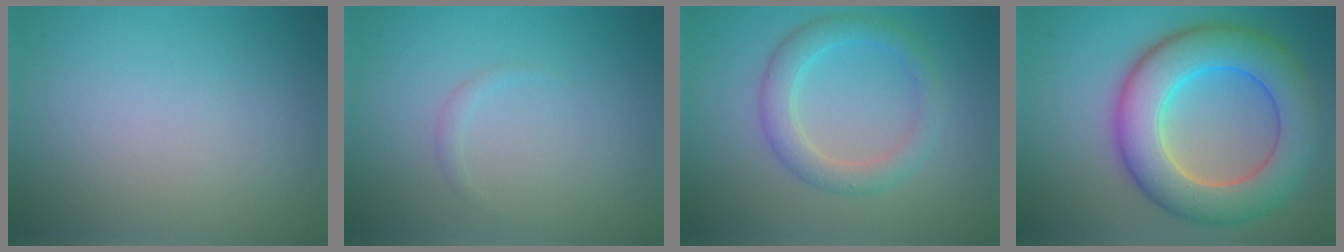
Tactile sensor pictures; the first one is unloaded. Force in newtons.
{"total": 0.6, "press": 0.6, "slide": 0.0}
{"total": 3.3, "press": 3.3, "slide": 0.1}
{"total": 9.9, "press": 9.9, "slide": 0.2}